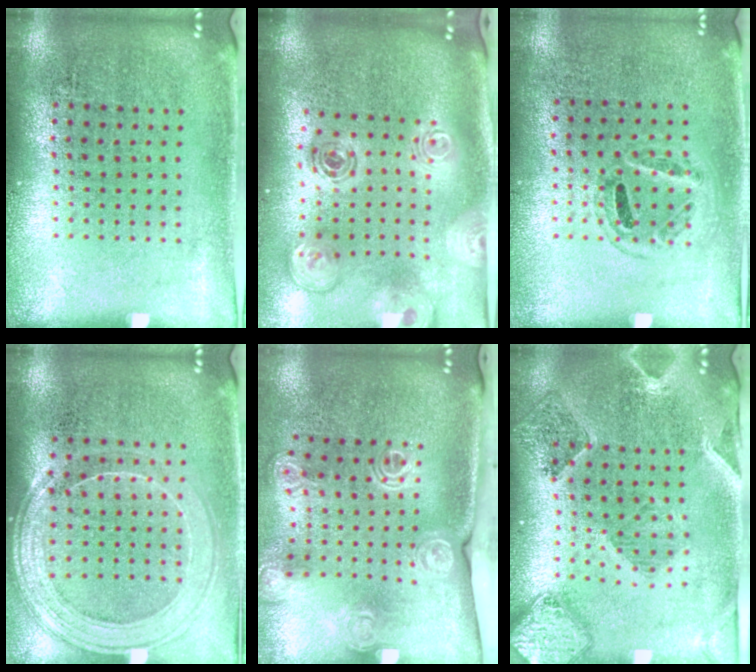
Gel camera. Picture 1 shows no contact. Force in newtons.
{"total": 2.1, "press": 1.7, "slide": 1.3}
{"total": 0.9, "press": 0.8, "slide": 0.4}
{"total": 1.6, "press": 1.5, "slide": 0.6}
{"total": 2.0, "press": 1.5, "slide": 1.3}
{"total": 1.5, "press": 1.4, "slide": 0.4}